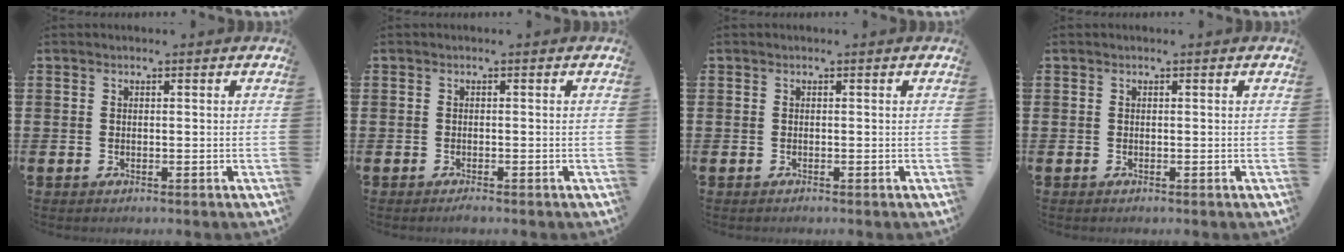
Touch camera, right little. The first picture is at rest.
{"total": 0.6, "force": [-0.5, 0.0, 0.4], "torque": [-0.008, -0.002, -0.010]}
{"total": 0.0}
{"total": 0.0}